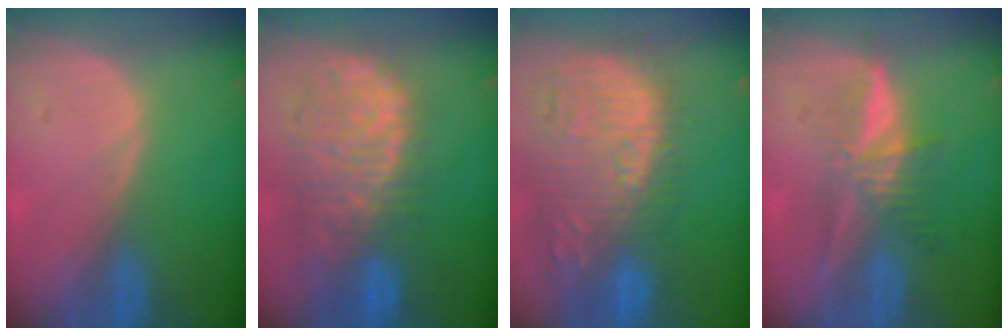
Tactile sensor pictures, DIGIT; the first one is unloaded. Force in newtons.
{"total": 11.5, "press": 9.7, "slide": 6.3}
{"total": 14.1, "press": 12.3, "slide": 6.9}
{"total": 5.8, "press": 5.5, "slide": 2.0}